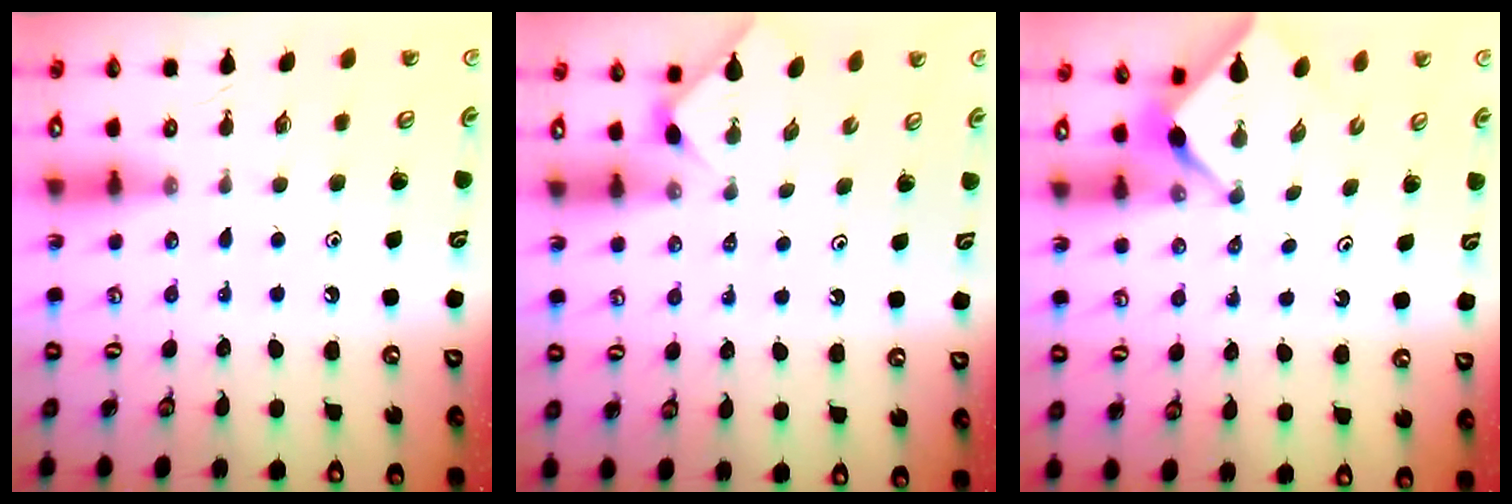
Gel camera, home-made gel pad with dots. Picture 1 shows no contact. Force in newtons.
{"total": 2.1, "press": 2.1, "slide": 0.4}
{"total": 2.9, "press": 2.9, "slide": 0.2}